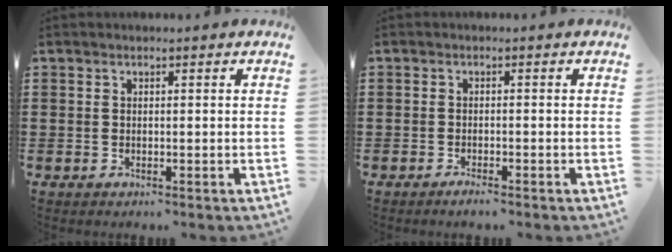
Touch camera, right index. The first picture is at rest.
{"total": 1.3, "force": [-1.2, 0.0, 0.6], "torque": [-0.012, -0.005, -0.022]}